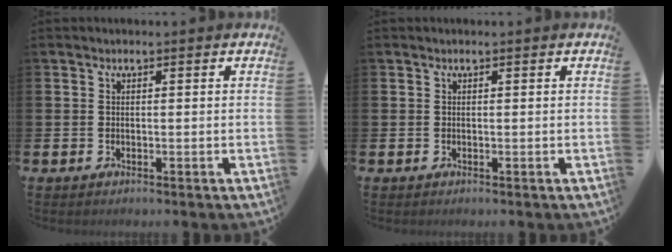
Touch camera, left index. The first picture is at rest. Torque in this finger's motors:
{"motor_torque": [-0.13, -0.12, 0.02, 0.01]}